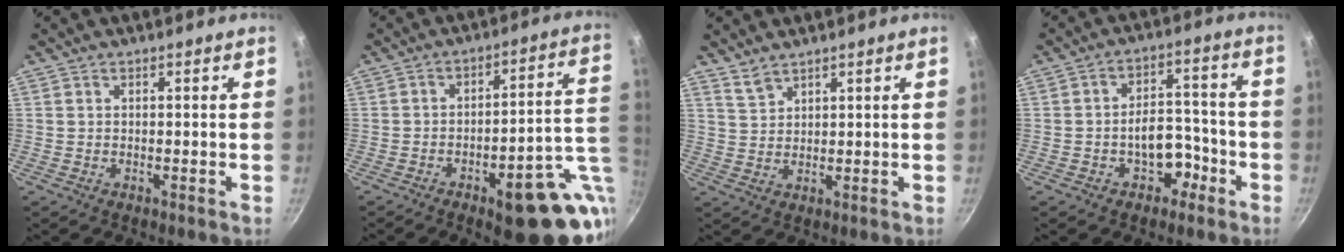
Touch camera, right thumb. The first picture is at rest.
{"total": 19.9, "force": [-6.6, 7.3, 17.3], "torque": [-0.153, 0.020, -0.080]}
{"total": 3.1, "force": [2.8, 1.1, 0.8], "torque": [-0.017, -0.010, 0.062]}
{"total": 9.1, "force": [-4.1, 5.9, 5.6], "torque": [-0.053, 0.068, -0.064]}